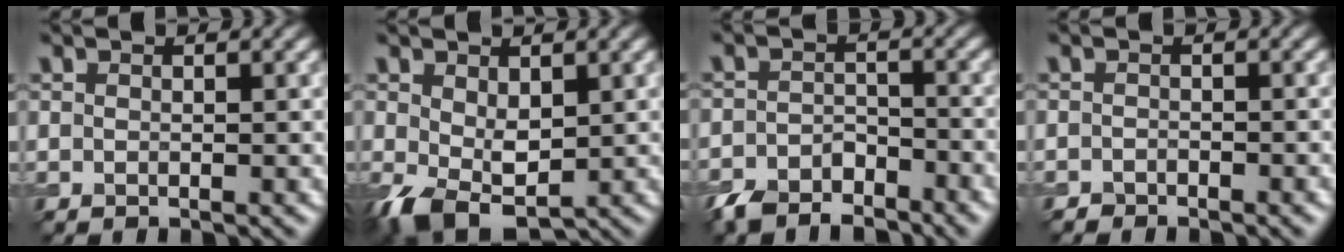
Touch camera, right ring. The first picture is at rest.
{"total": 4.8, "force": [-0.5, 3.2, 3.6], "torque": [-0.085, -0.013, -0.003]}
{"total": 4.3, "force": [-3.6, 1.8, 1.5], "torque": [-0.027, -0.004, -0.074]}
{"total": 1.0, "force": [-0.9, 0.4, 0.0], "torque": [0.002, 0.002, -0.016]}